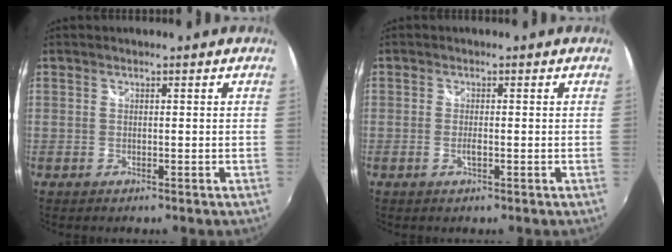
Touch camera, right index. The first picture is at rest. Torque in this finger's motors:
{"motor_torque": [0.24, -0.07, 0.15, 0.02]}